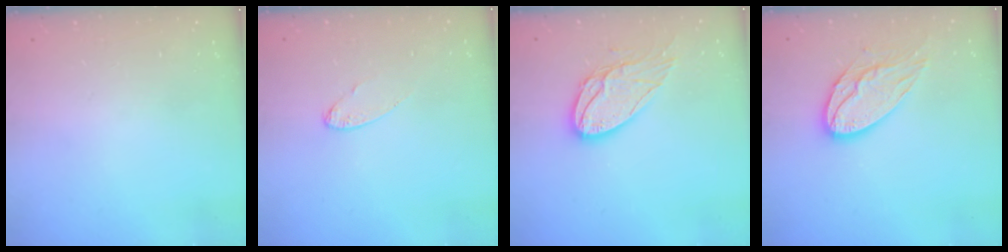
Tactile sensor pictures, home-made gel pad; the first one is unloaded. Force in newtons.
{"total": 6.2, "press": 6.2, "slide": 0.5}
{"total": 12.4, "press": 12.3, "slide": 0.9}
{"total": 11.8, "press": 11.8, "slide": 0.6}